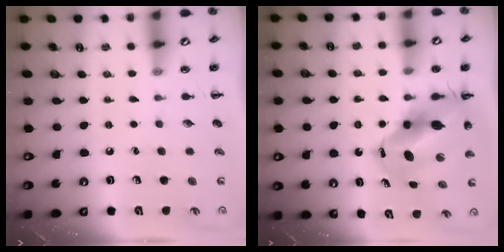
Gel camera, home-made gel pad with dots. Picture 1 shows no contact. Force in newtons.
{"total": 13.2, "press": 12.6, "slide": 3.7}